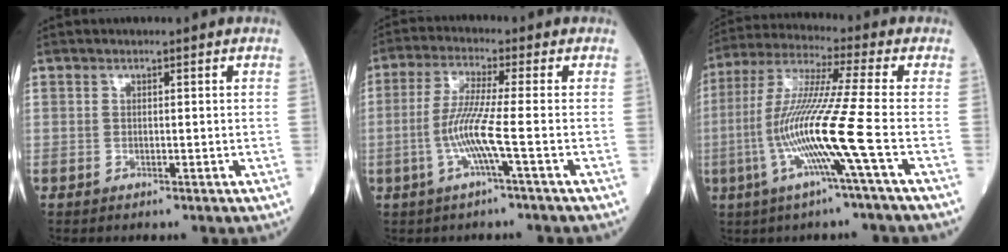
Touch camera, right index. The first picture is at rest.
{"total": 6.8, "force": [-1.9, -1.1, 6.4], "torque": [-0.137, -0.004, -0.042]}
{"total": 13.6, "force": [-3.9, -2.3, 12.9], "torque": [-0.262, -0.007, -0.085]}